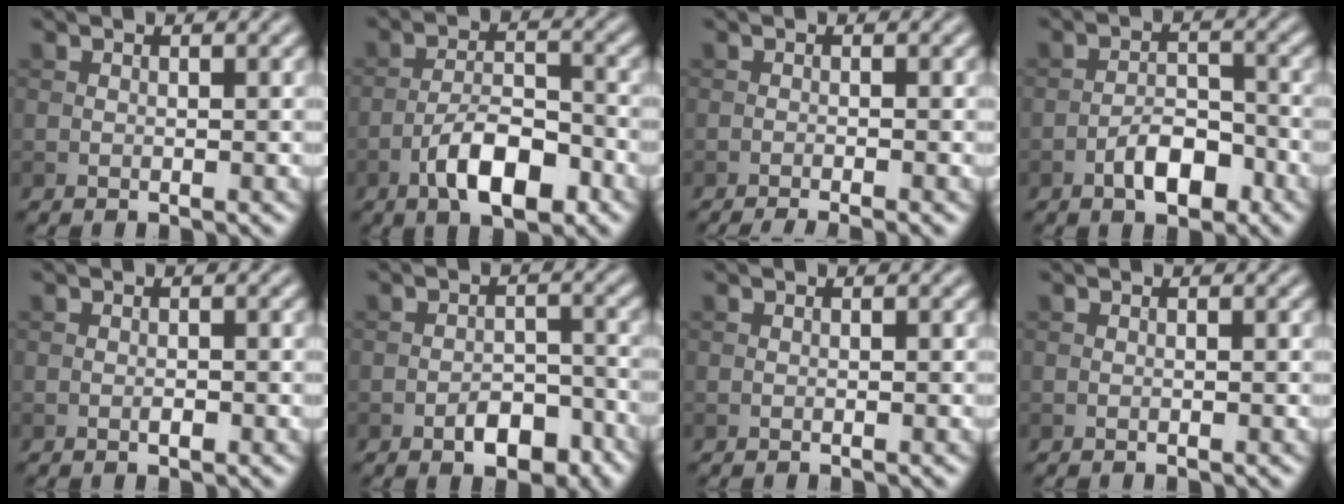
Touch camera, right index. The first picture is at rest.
{"total": 6.5, "force": [-3.4, 2.5, 4.9], "torque": [-0.083, 0.007, -0.062]}
{"total": 2.9, "force": [-1.9, 0.5, 2.1], "torque": [-0.030, 0.004, -0.036]}
{"total": 4.0, "force": [-2.2, 1.8, 2.8], "torque": [-0.039, 0.011, -0.039]}
{"total": 0.6, "force": [-0.3, 0.2, 0.5], "torque": [-0.010, 0.001, -0.004]}
{"total": 3.9, "force": [-2.3, 2.0, 2.5], "torque": [-0.034, 0.006, -0.033]}
{"total": 0.0}
{"total": 0.0}